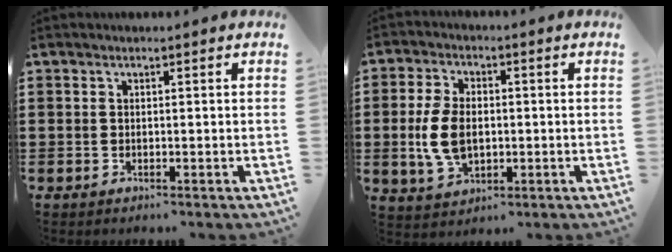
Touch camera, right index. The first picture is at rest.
{"total": 7.5, "force": [-0.5, 4.7, 5.8], "torque": [-0.144, 0.002, -0.015]}